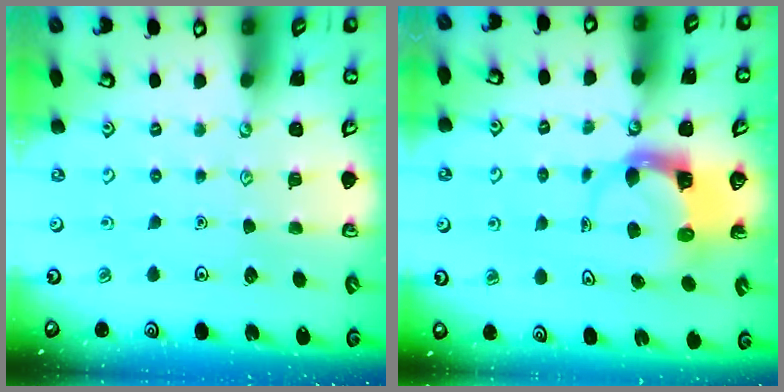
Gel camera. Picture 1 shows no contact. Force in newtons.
{"total": 3.7, "press": 3.7, "slide": 0.5}